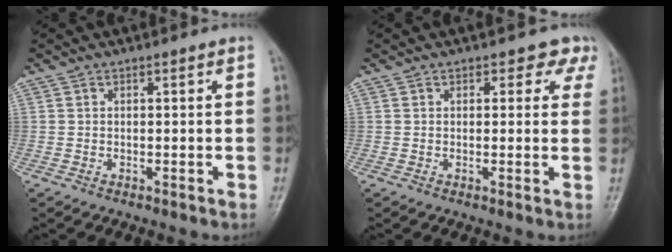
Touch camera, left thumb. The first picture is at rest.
{"total": 3.8, "force": [2.6, 2.5, 1.1], "torque": [0.024, -0.011, 0.014]}